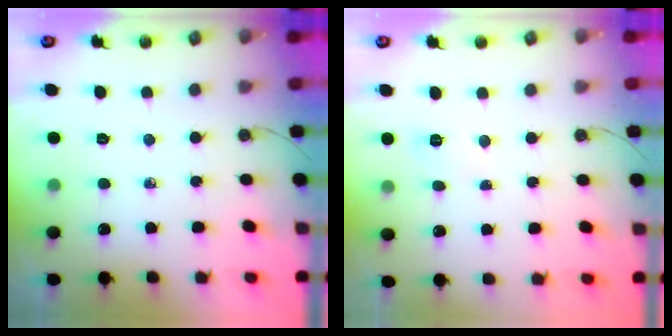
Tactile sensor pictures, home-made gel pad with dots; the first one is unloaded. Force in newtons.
{"total": 3.7, "press": 3.7, "slide": 0.6}